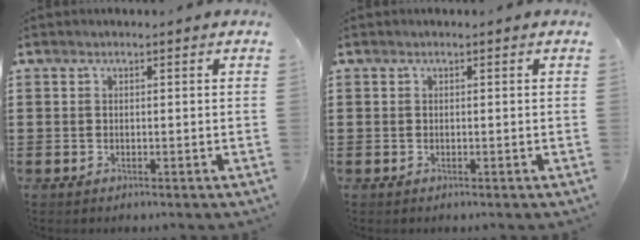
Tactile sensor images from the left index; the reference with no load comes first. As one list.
[{"total": 0.0}]